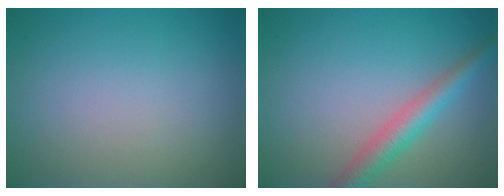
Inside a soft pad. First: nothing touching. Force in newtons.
{"total": 3.4, "press": 3.4, "slide": 0.1}